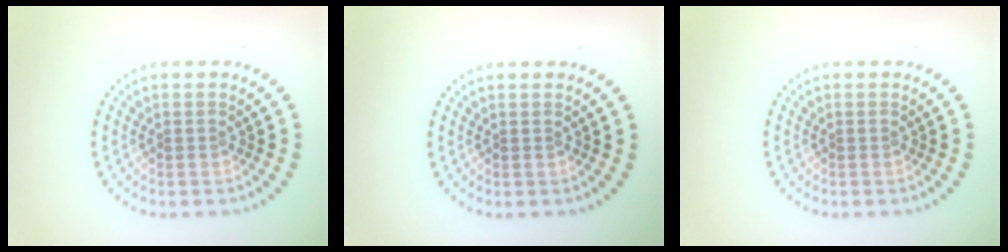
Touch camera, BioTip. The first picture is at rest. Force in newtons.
{"total": 0.0}
{"total": 0.0}